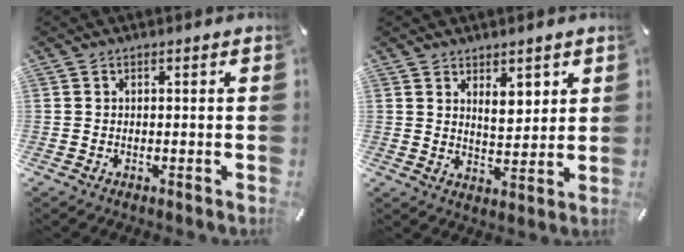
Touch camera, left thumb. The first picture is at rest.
{"total": 6.1, "force": [4.1, 3.5, 3.0], "torque": [-0.033, -0.025, 0.067]}